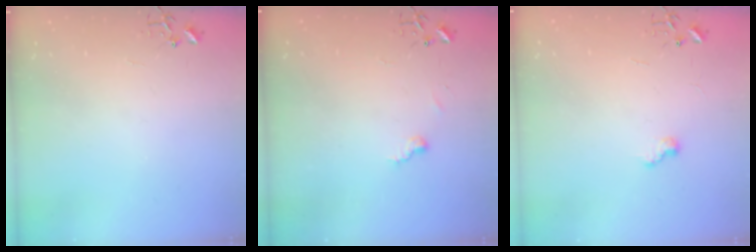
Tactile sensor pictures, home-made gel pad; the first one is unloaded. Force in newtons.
{"total": 5.5, "press": 5.5, "slide": 0.6}
{"total": 7.5, "press": 7.5, "slide": 0.7}